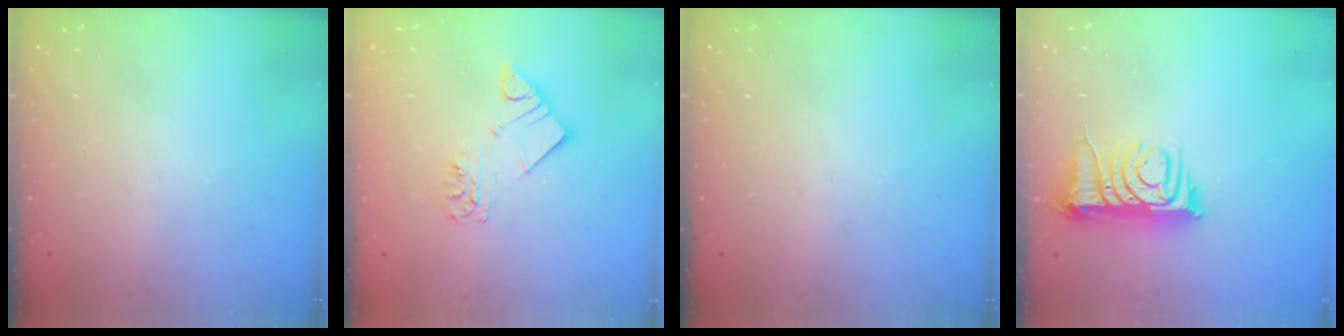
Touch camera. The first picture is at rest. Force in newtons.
{"total": 5.9, "press": 5.9, "slide": 0.4}
{"total": 0.0}
{"total": 9.4, "press": 9.4, "slide": 1.1}